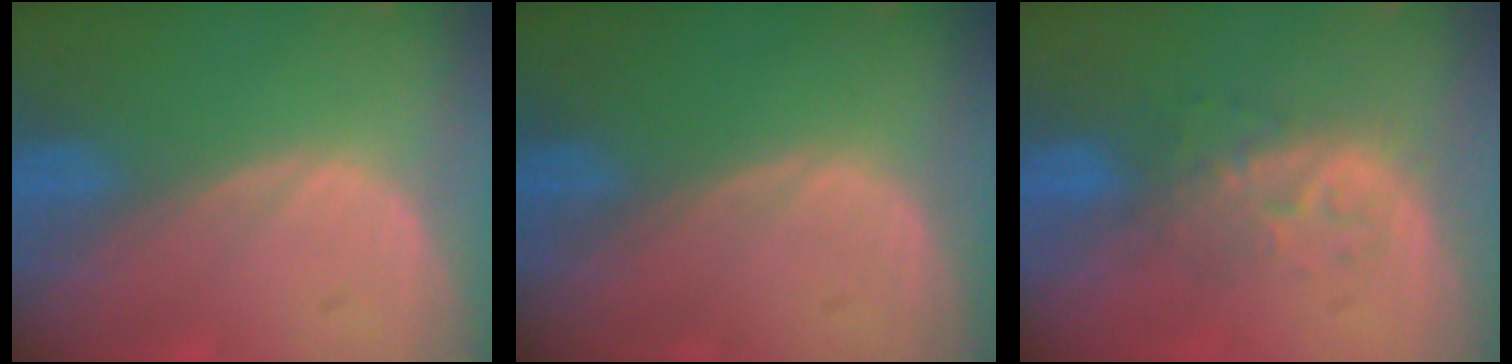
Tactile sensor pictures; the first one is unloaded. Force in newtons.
{"total": 0.0}
{"total": 4.9, "press": 4.9, "slide": 0.8}